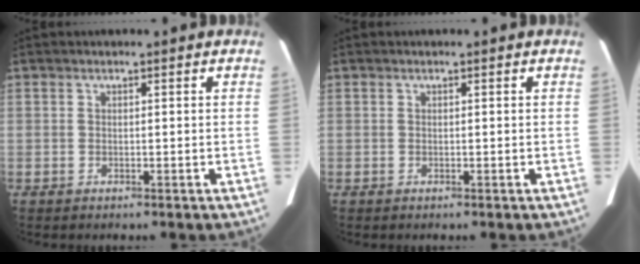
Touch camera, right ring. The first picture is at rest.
{"total": 0.0}